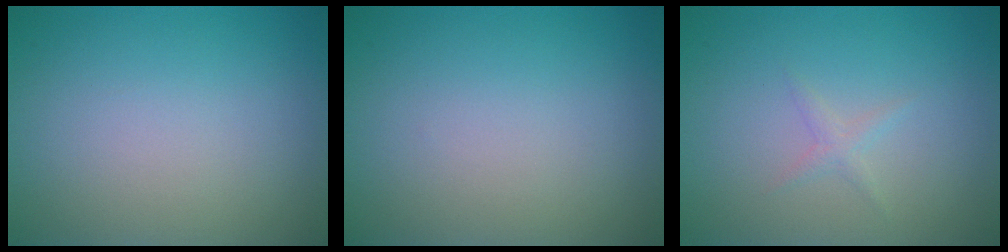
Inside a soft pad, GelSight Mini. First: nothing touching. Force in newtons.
{"total": 0.0}
{"total": 0.9, "press": 0.8, "slide": 0.1}